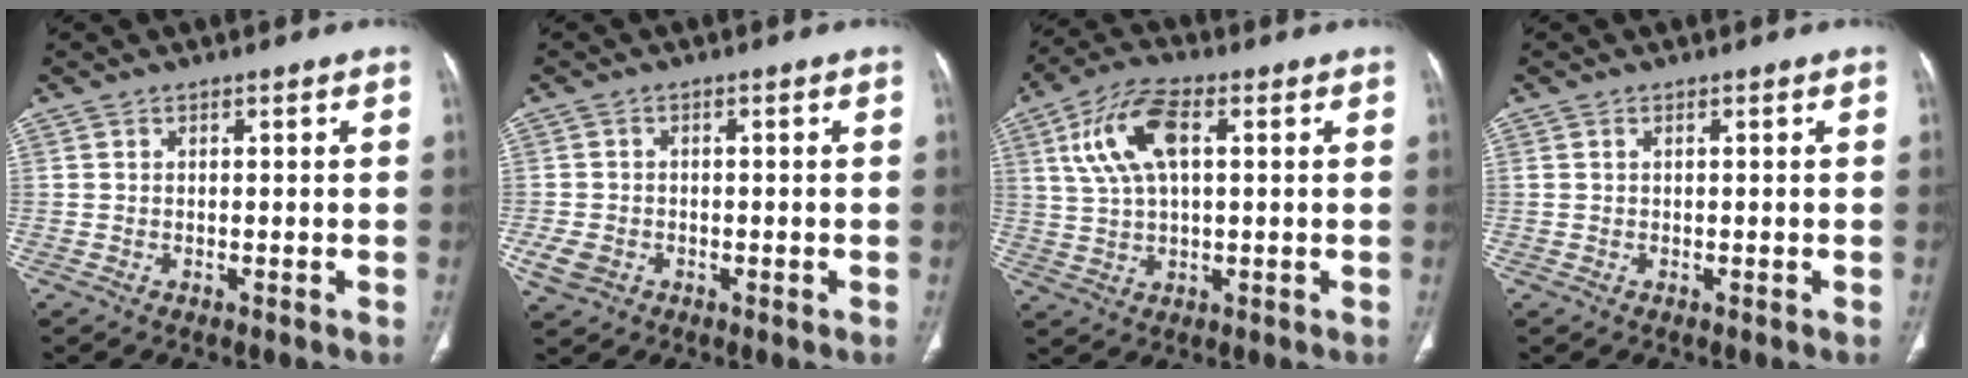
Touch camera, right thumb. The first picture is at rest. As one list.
[{"total": 3.9, "force": [-1.1, 3.2, 2.0], "torque": [-0.038, 0.002, -0.016]}, {"total": 11.6, "force": [3.3, 5.5, 9.7], "torque": [-0.197, 0.014, 0.062]}, {"total": 0.6, "force": [0.3, 0.3, 0.5], "torque": [-0.013, 0.009, 0.008]}]